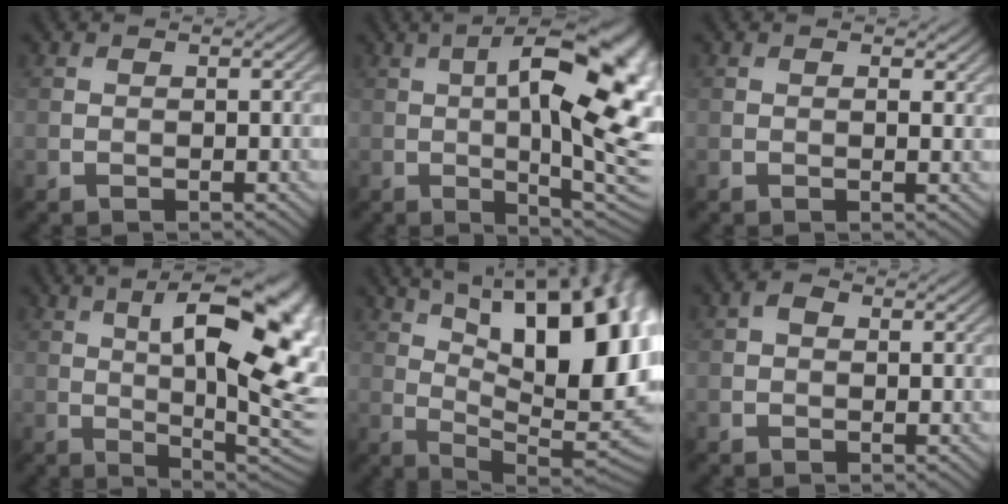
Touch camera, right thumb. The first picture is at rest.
{"total": 18.6, "force": [2.2, 6.6, 17.2], "torque": [-0.249, 0.022, 0.033]}
{"total": 1.9, "force": [0.8, 0.9, 1.4], "torque": [-0.022, -0.004, 0.013]}
{"total": 18.2, "force": [4.1, 6.5, 16.5], "torque": [-0.236, 0.029, 0.057]}
{"total": 18.9, "force": [5.8, 7.8, 16.2], "torque": [-0.233, 0.036, 0.094]}
{"total": 1.2, "force": [0.0, 1.0, 0.7], "torque": [-0.006, 0.002, -0.007]}